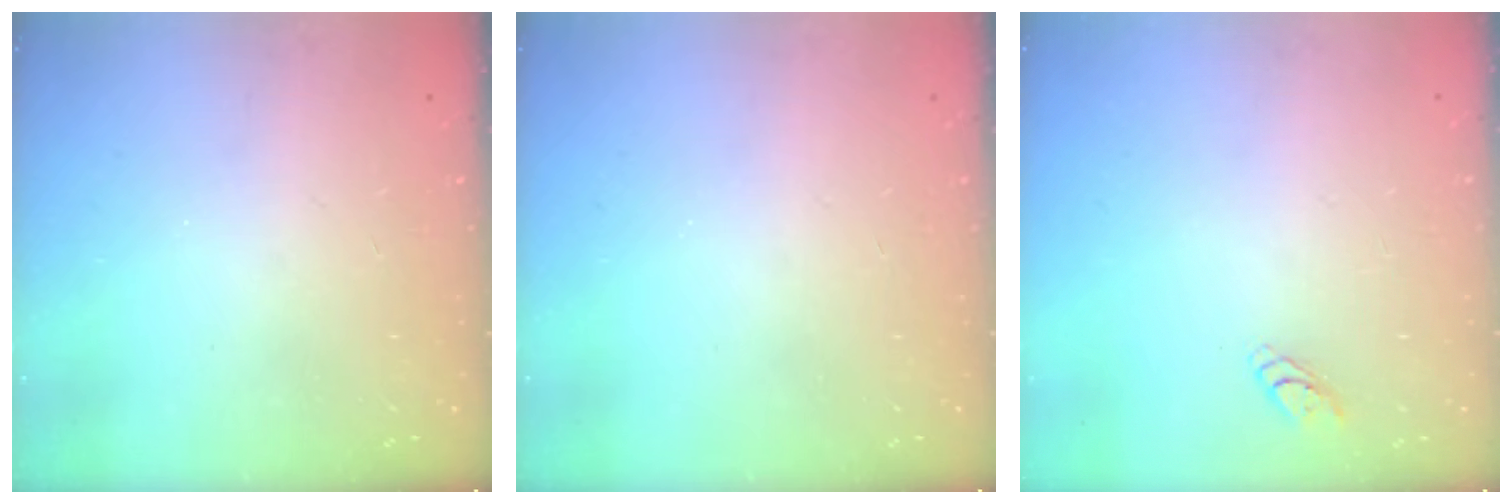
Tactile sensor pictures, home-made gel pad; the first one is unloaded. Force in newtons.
{"total": 0.0}
{"total": 2.8, "press": 2.8, "slide": 0.3}